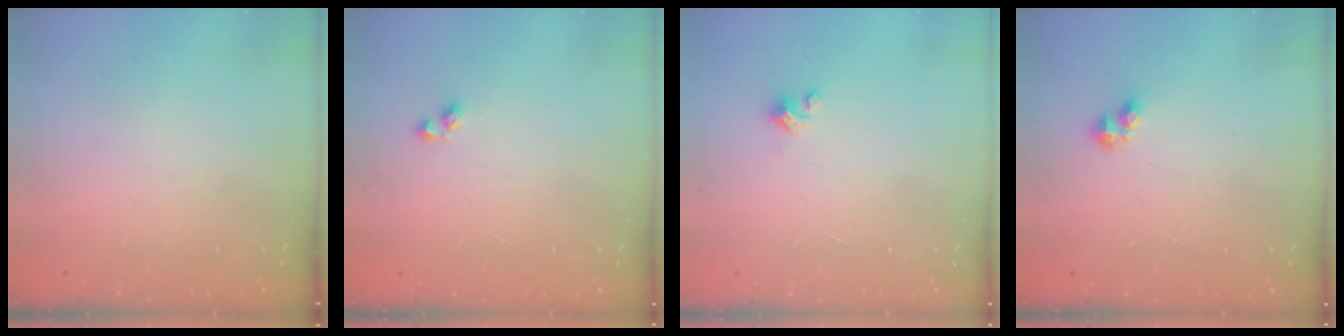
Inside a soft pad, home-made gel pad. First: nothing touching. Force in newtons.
{"total": 2.9, "press": 2.9, "slide": 0.2}
{"total": 2.0, "press": 2.0, "slide": 0.2}
{"total": 2.9, "press": 2.9, "slide": 0.3}